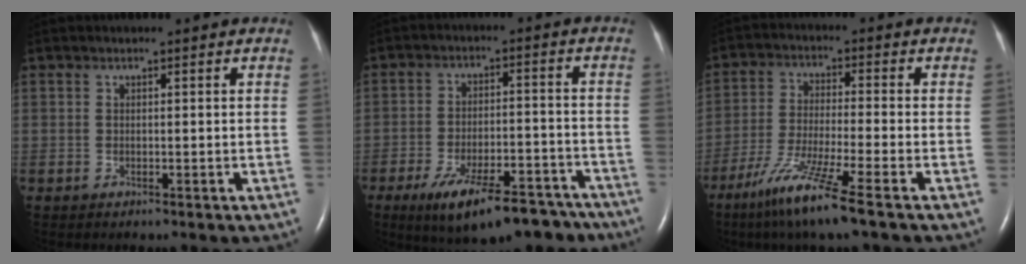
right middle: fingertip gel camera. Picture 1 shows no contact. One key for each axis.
{"total": 15.8, "fx": -11.6, "fy": 5.5, "fz": 9.2, "tx": -0.116, "ty": 0.014, "tz": -0.173}
{"total": 10.0, "fx": -6.3, "fy": -0.8, "fz": 7.7, "tx": -0.159, "ty": -0.036, "tz": -0.122}